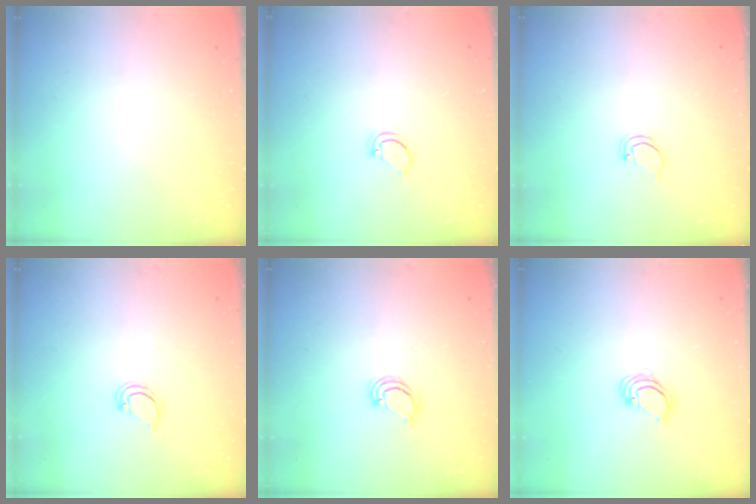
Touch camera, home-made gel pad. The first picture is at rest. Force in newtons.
{"total": 3.2, "press": 3.2, "slide": 0.3}
{"total": 2.2, "press": 2.2, "slide": 0.2}
{"total": 2.5, "press": 2.5, "slide": 0.2}
{"total": 2.3, "press": 2.3, "slide": 0.3}
{"total": 3.6, "press": 3.6, "slide": 0.4}